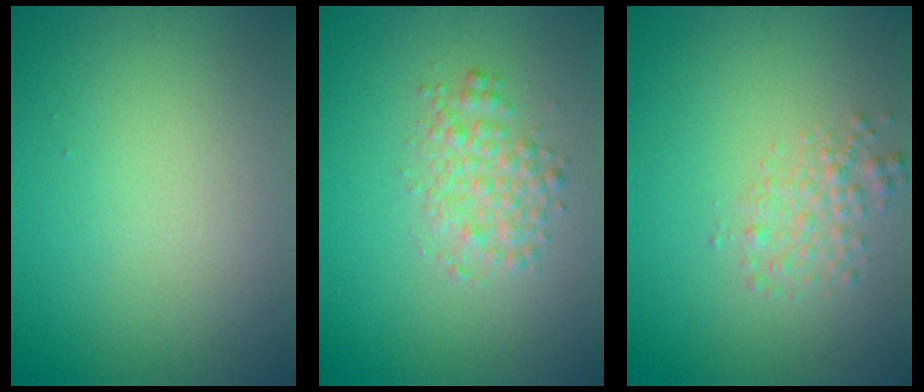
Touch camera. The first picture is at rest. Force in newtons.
{"total": 2.5, "press": 2.5, "slide": 0.1}
{"total": 2.0, "press": 2.0, "slide": 0.1}